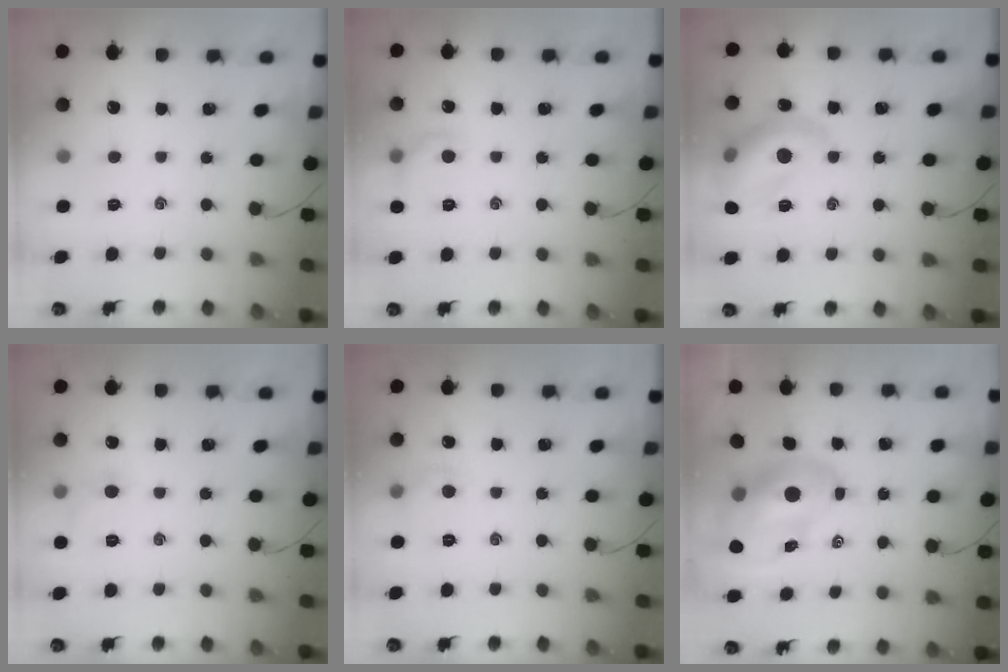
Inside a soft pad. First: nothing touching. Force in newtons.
{"total": 6.9, "press": 6.8, "slide": 1.3}
{"total": 15.1, "press": 15.0, "slide": 1.5}
{"total": 5.2, "press": 5.0, "slide": 1.5}
{"total": 5.4, "press": 5.2, "slide": 1.5}
{"total": 11.5, "press": 11.0, "slide": 3.4}